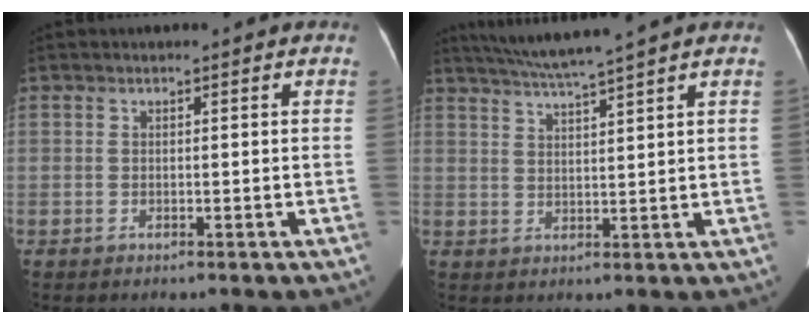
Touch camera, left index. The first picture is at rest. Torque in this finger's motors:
{"motor_torque": [0.43, -0.65, 0.06, 0.08]}